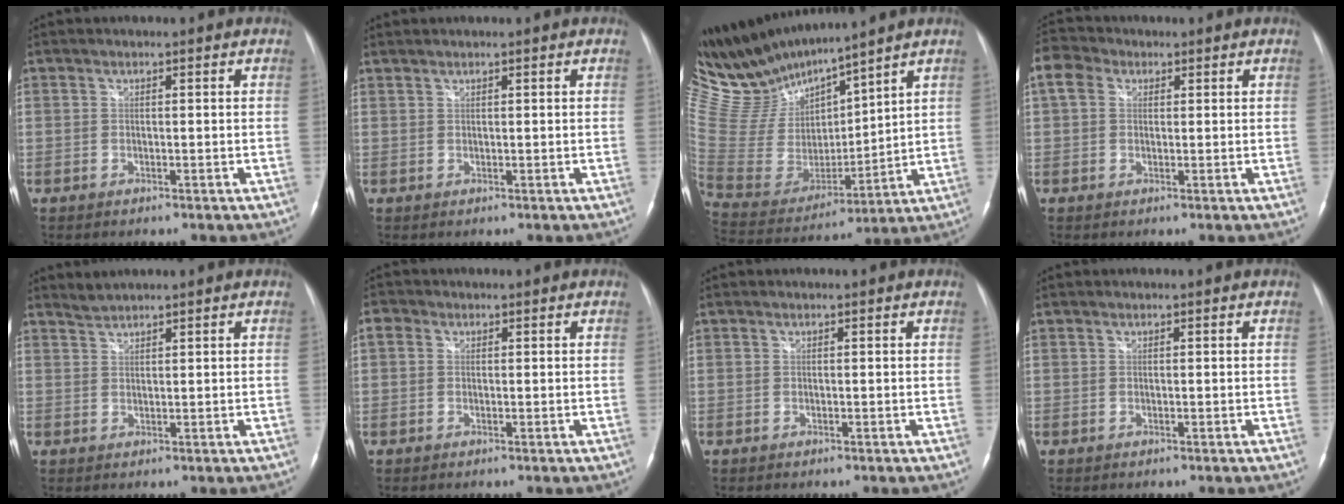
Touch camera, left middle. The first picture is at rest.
{"total": 0.7, "force": [0.7, 0.0, 0.0], "torque": [-0.005, 0.004, 0.018]}
{"total": 15.4, "force": [14.5, 0.8, 5.1], "torque": [-0.126, 0.001, 0.305]}
{"total": 4.8, "force": [1.9, 3.6, 2.6], "torque": [-0.067, 0.031, 0.035]}
{"total": 1.6, "force": [1.6, -0.3, -0.2], "torque": [-0.001, 0.001, 0.035]}
{"total": 1.6, "force": [0.5, 1.4, 0.7], "torque": [-0.015, 0.013, 0.006]}
{"total": 0.0}
{"total": 0.0}